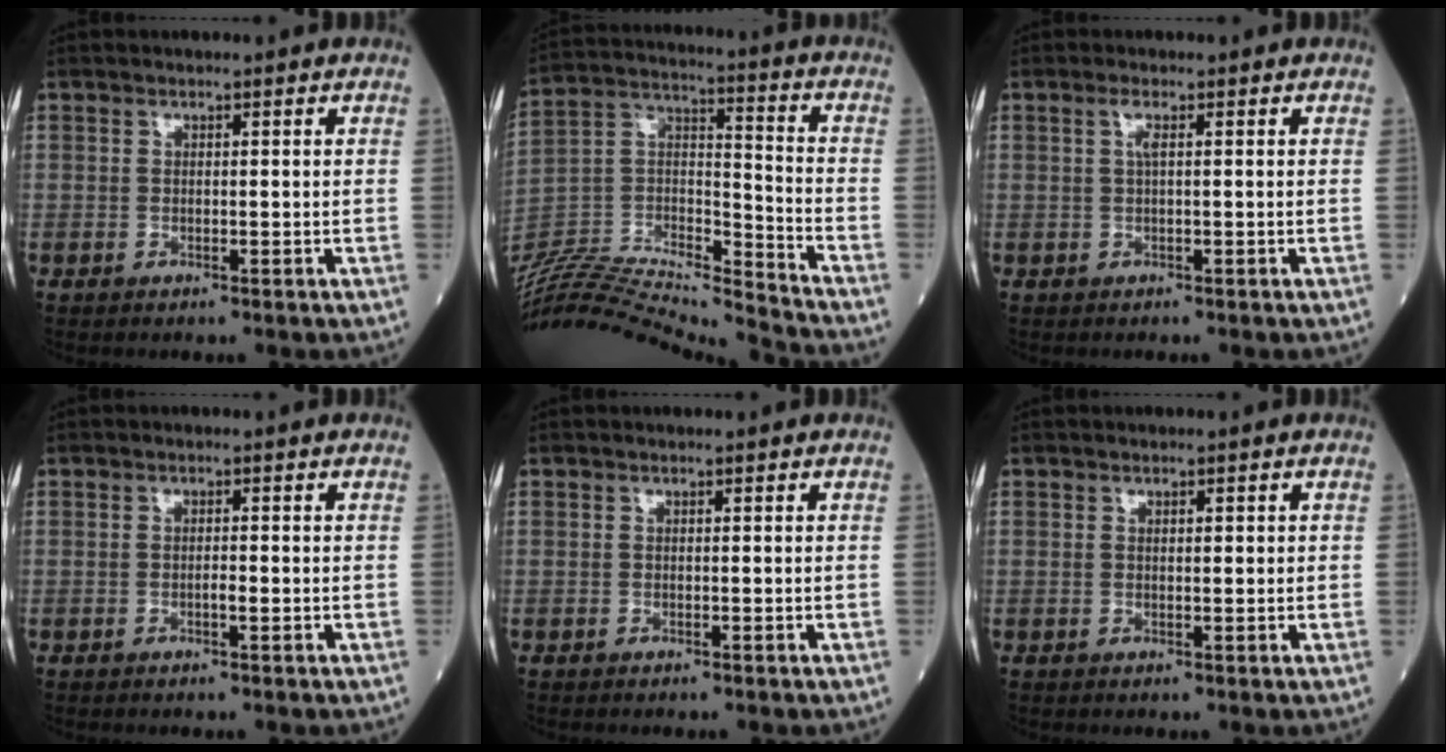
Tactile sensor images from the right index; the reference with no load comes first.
{"total": 24.5, "force": [-23.4, 0.0, 7.2], "torque": [-0.162, 0.007, -0.396]}
{"total": 1.3, "force": [0.4, 0.0, 1.2], "torque": [-0.032, 0.004, 0.009]}
{"total": 1.0, "force": [-0.4, 0.1, 0.9], "torque": [-0.019, 0.001, -0.007]}
{"total": 0.0}
{"total": 1.1, "force": [0.3, 0.3, 1.0], "torque": [-0.018, 0.001, 0.005]}